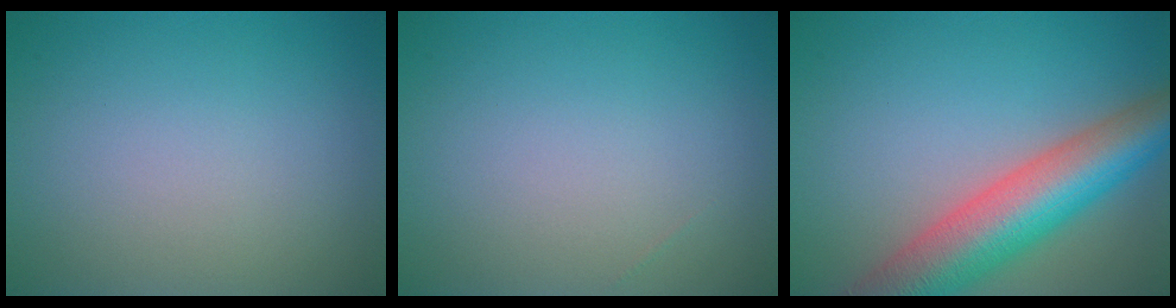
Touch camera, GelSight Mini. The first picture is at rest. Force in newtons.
{"total": 0.0}
{"total": 9.9, "press": 9.9, "slide": 0.5}